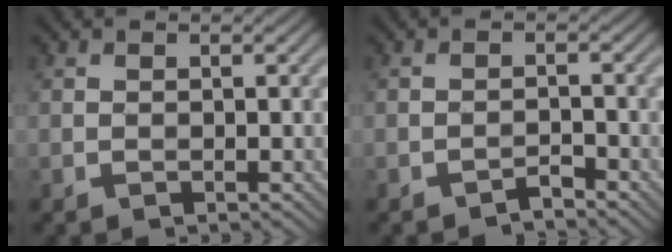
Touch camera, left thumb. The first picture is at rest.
{"total": 1.6, "force": [-1.4, 0.2, 0.6], "torque": [-0.005, 0.005, -0.029]}